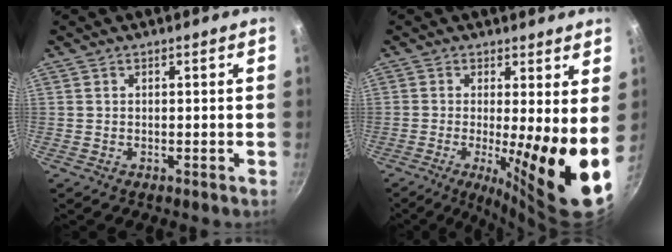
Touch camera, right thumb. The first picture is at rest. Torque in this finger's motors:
{"motor_torque": [2.48, 2.52, 1.82, -0.43, 0.30]}